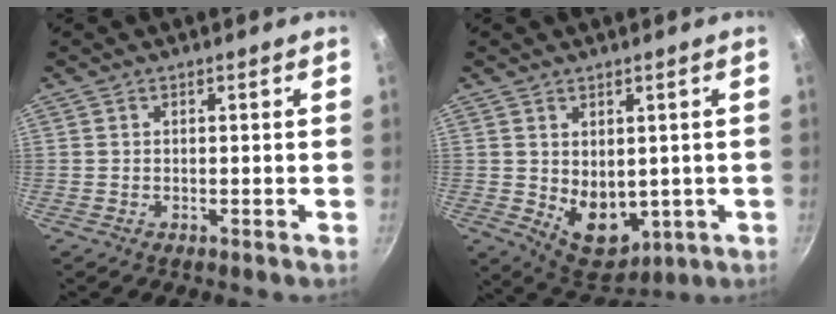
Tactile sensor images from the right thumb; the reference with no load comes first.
{"total": 9.4, "force": [0.0, 6.6, 6.7], "torque": [-0.070, -0.024, 0.025]}